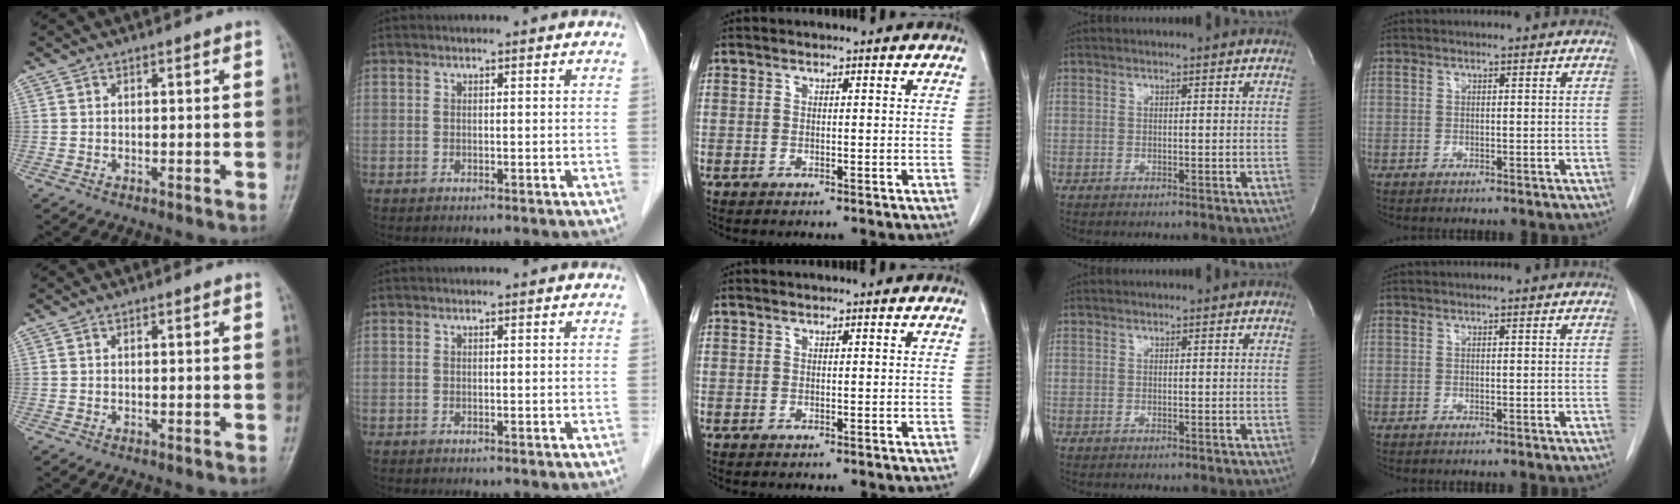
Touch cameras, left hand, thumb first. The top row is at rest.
{}